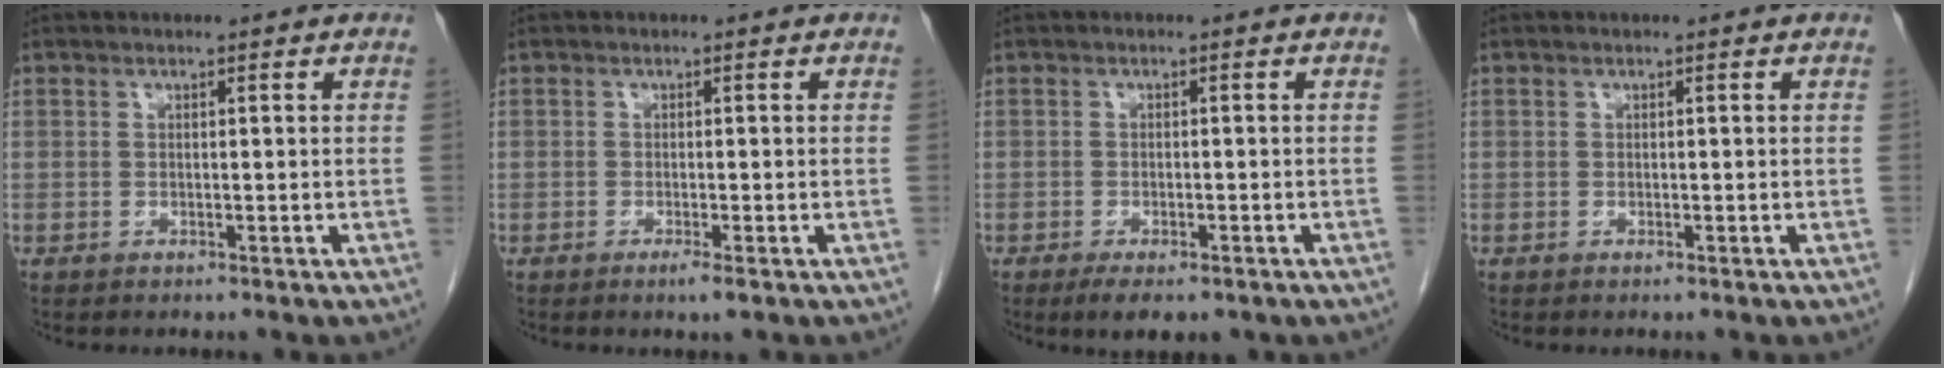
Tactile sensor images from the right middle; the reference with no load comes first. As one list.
[{"total": 1.5, "force": [-0.9, 0.1, 1.2], "torque": [-0.020, -0.003, -0.014]}, {"total": 5.0, "force": [-3.4, 1.9, 3.1], "torque": [-0.039, -0.006, -0.047]}, {"total": 0.0}]